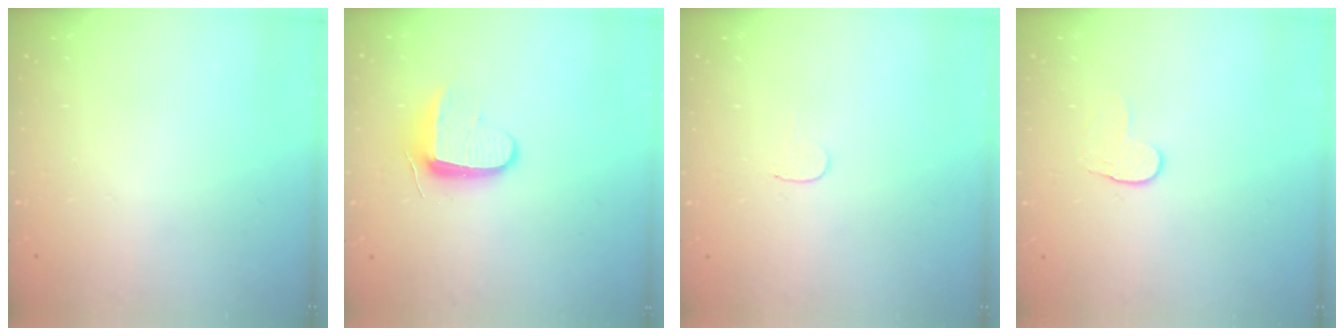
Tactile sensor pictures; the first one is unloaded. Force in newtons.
{"total": 8.7, "press": 8.6, "slide": 0.9}
{"total": 3.4, "press": 3.4, "slide": 0.4}
{"total": 4.0, "press": 4.0, "slide": 0.5}